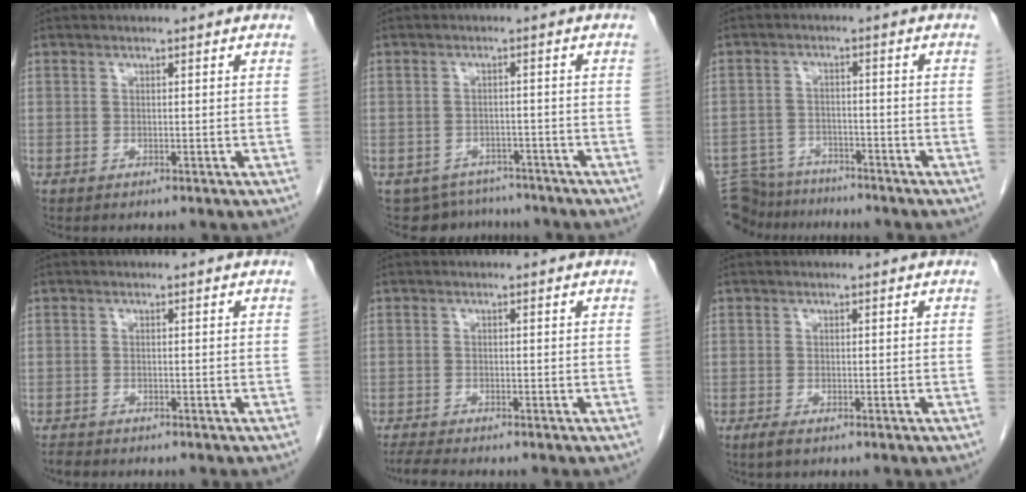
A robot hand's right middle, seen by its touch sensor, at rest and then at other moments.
{"total": 6.8, "force": [-6.0, 3.1, -0.2], "torque": [0.007, 0.015, -0.073]}
{"total": 11.8, "force": [-11.0, 3.7, 2.1], "torque": [-0.044, 0.006, -0.169]}
{"total": 1.1, "force": [-1.0, 0.2, 0.2], "torque": [-0.009, -0.003, -0.018]}
{"total": 2.8, "force": [-2.5, -0.1, 1.3], "torque": [-0.027, -0.010, -0.045]}
{"total": 1.2, "force": [-0.8, 0.3, 0.9], "torque": [-0.024, -0.004, -0.012]}